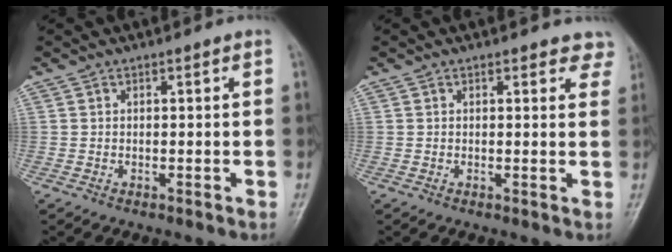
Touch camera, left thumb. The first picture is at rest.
{"total": 3.8, "force": [3.2, 1.7, 0.9], "torque": [0.026, -0.013, 0.019]}